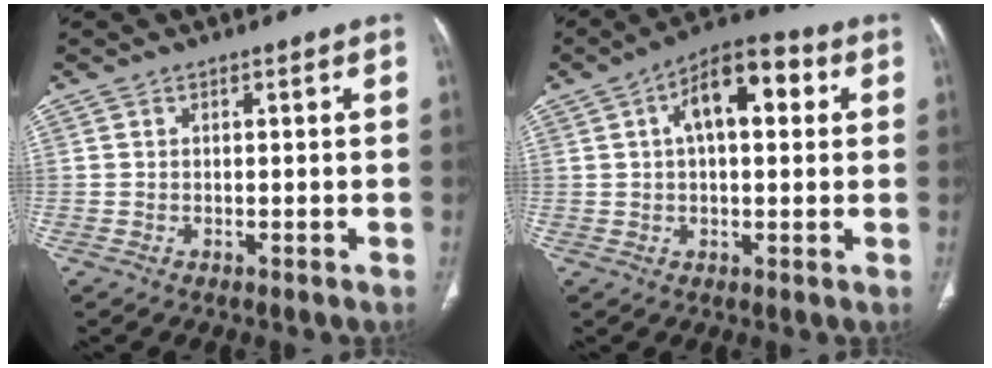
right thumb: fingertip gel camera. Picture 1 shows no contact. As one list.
[{"total": 11.9, "force": [3.2, 5.8, 9.9], "torque": [-0.143, 0.025, 0.042]}]